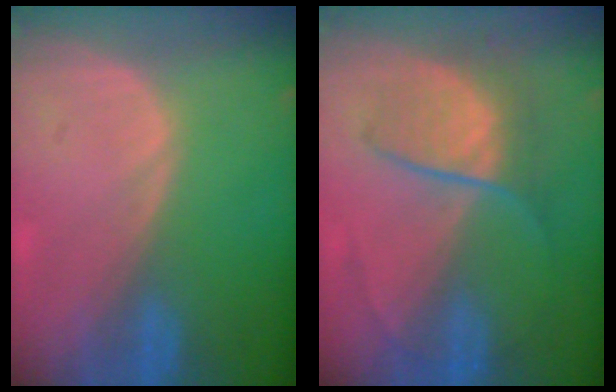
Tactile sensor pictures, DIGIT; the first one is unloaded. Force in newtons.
{"total": 6.4, "press": 6.3, "slide": 0.7}